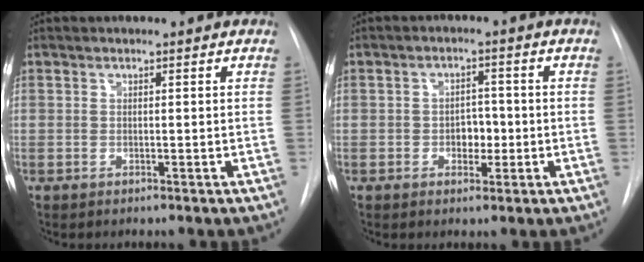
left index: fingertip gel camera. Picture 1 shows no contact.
{"total": 3.3, "force": [-0.7, 2.3, 2.4], "torque": [-0.028, 0.005, -0.007]}